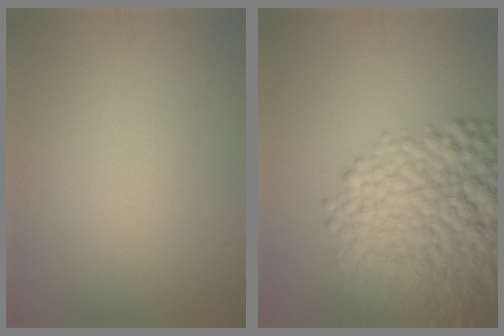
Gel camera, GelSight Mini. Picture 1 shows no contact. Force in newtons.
{"total": 10.7, "press": 10.7, "slide": 0.5}